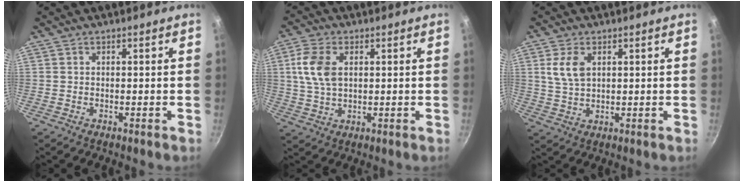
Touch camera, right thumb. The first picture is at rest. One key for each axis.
{"total": 8.1, "fx": 1.9, "fy": 4.9, "fz": 6.1, "tx": -0.118, "ty": 0.003, "tz": 0.035}
{"total": 5.9, "fx": 2.0, "fy": 3.4, "fz": 4.4, "tx": -0.083, "ty": -0.005, "tz": 0.041}